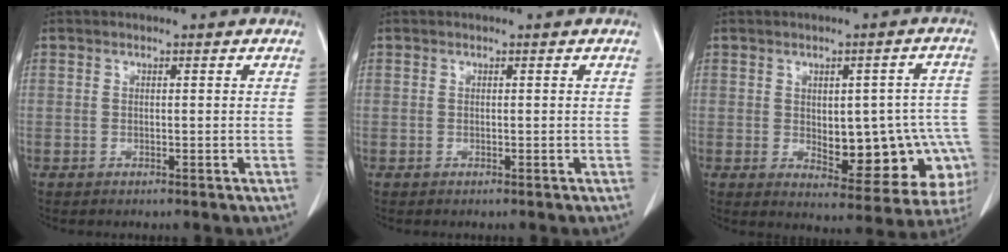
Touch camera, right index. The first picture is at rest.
{"total": 0.0}
{"total": 16.1, "force": [-2.9, 7.2, 14.1], "torque": [-0.125, 0.026, -0.013]}